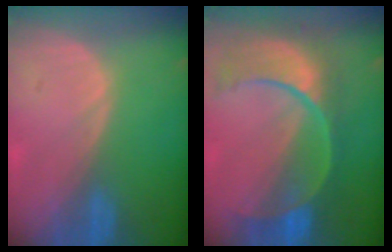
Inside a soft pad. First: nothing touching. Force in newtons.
{"total": 11.1, "press": 9.4, "slide": 5.9}